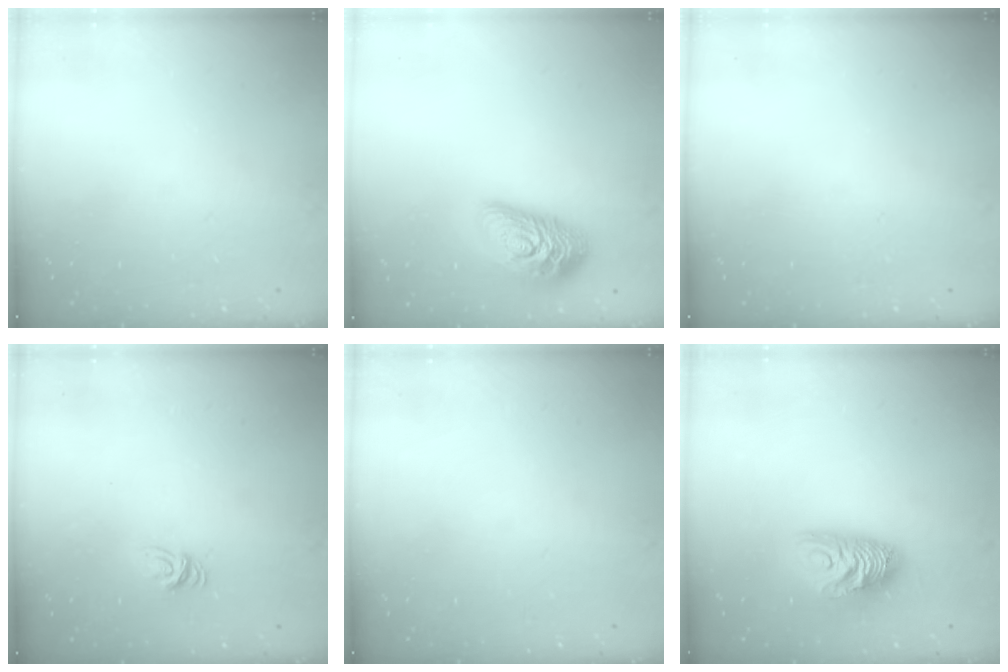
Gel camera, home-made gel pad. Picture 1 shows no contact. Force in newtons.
{"total": 17.1, "press": 17.1, "slide": 1.1}
{"total": 0.0}
{"total": 6.2, "press": 6.2, "slide": 0.4}
{"total": 0.0}
{"total": 9.9, "press": 9.9, "slide": 0.2}